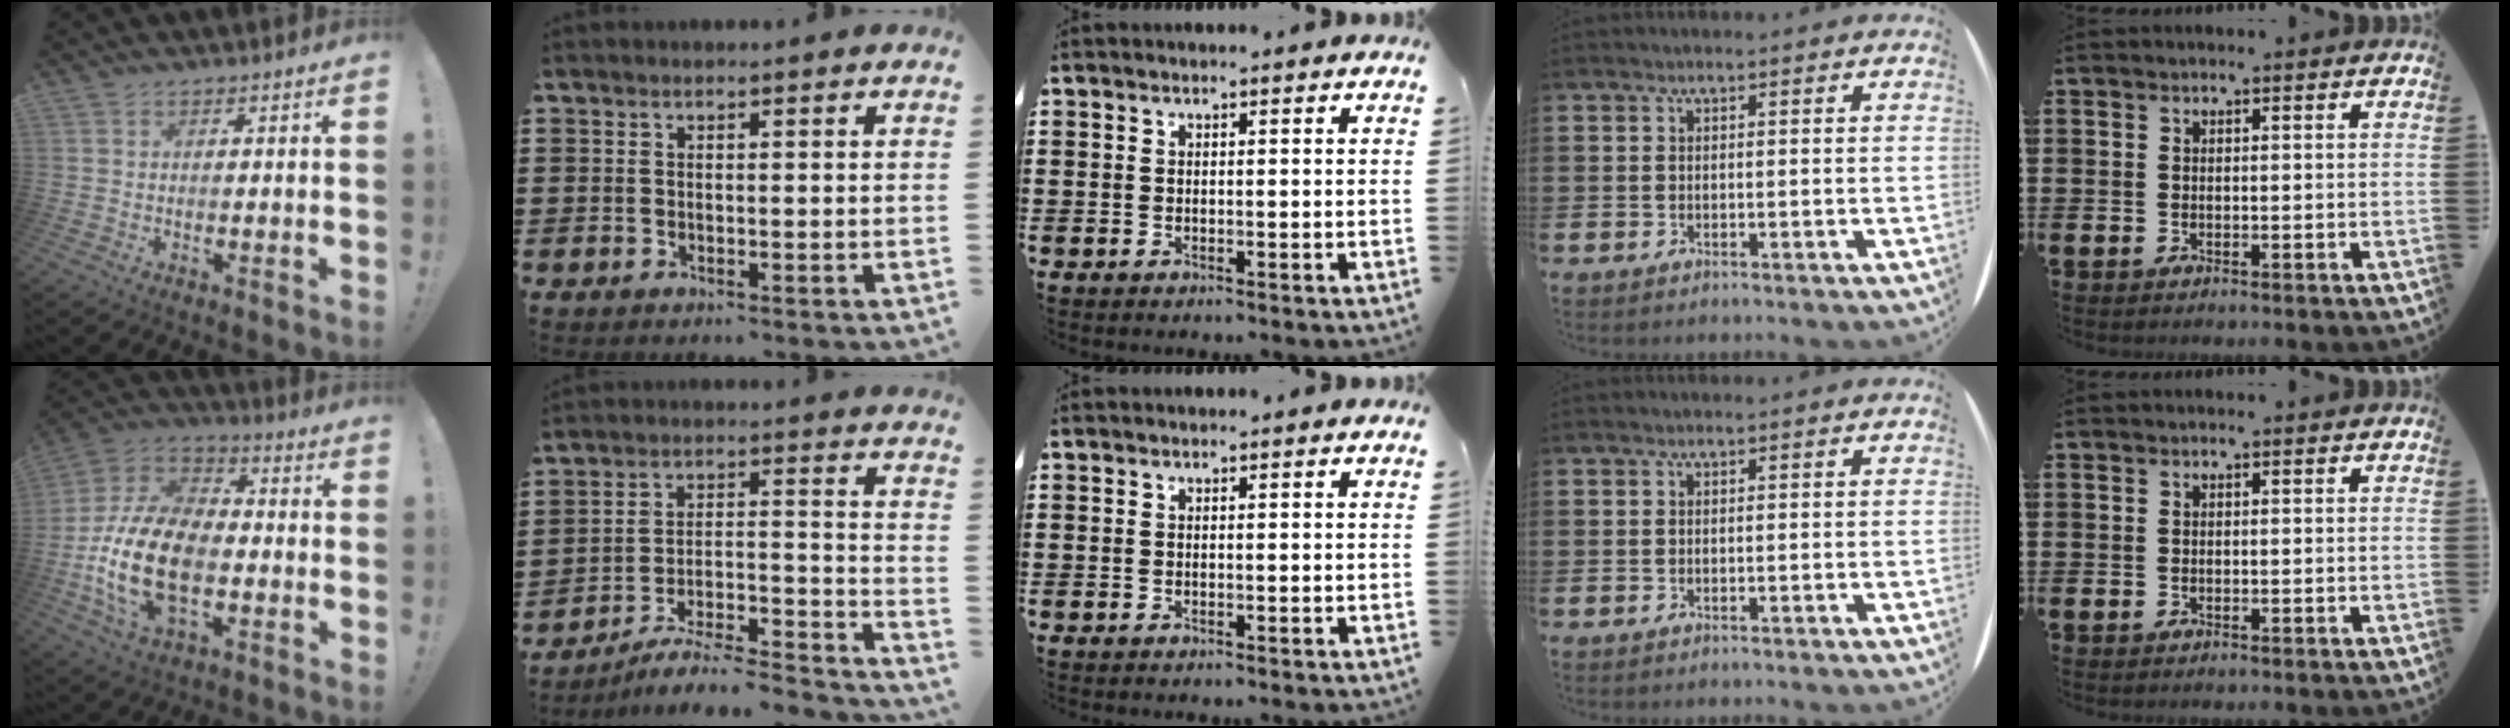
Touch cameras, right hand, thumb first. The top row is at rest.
{"thumb": {"total": 21.8, "force": [-5.8, 13.1, 16.5], "torque": [-0.325, 0.032, -0.089]}, "index": {"total": 6.3, "force": [-5.6, 0.9, 2.8], "torque": [-0.040, -0.004, -0.111]}}